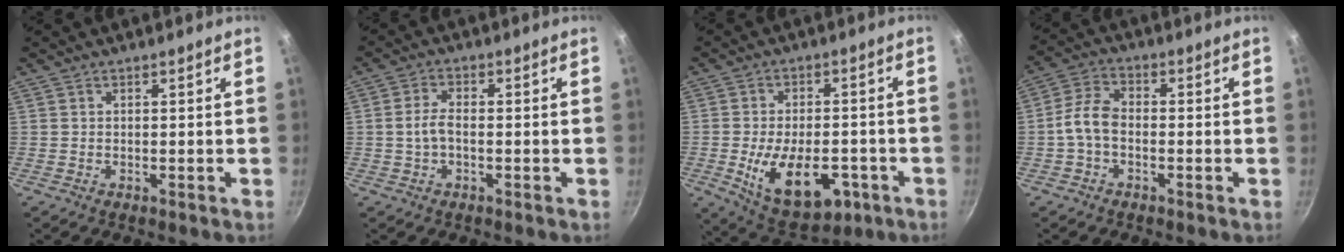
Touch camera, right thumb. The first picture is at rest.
{"total": 4.1, "force": [-0.6, 2.3, 3.3], "torque": [-0.064, 0.018, -0.014]}
{"total": 15.9, "force": [-5.0, 8.9, 12.2], "torque": [-0.170, 0.006, -0.062]}
{"total": 6.0, "force": [-1.3, 3.5, 4.7], "torque": [-0.095, 0.030, -0.037]}